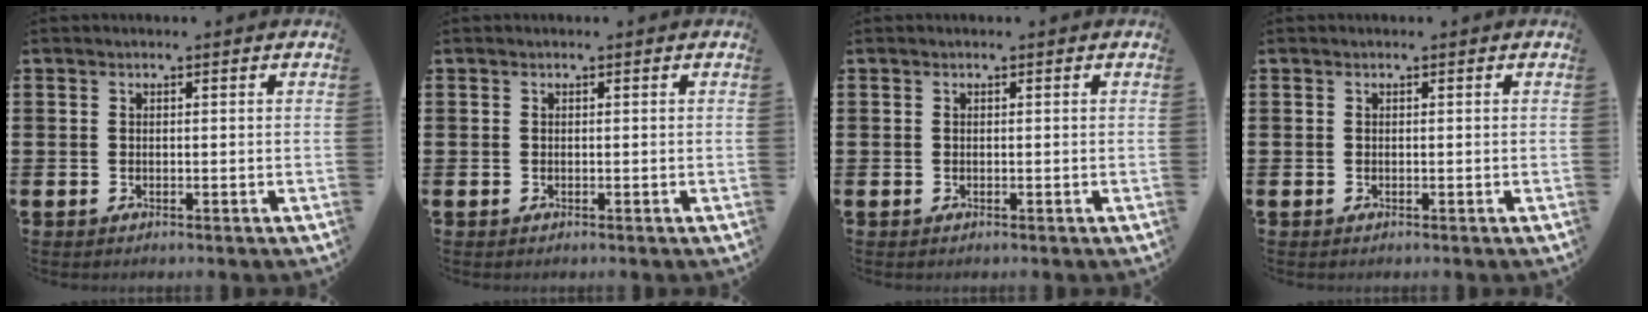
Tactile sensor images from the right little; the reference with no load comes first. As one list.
[{"total": 0.0}, {"total": 0.0}, {"total": 0.0}]